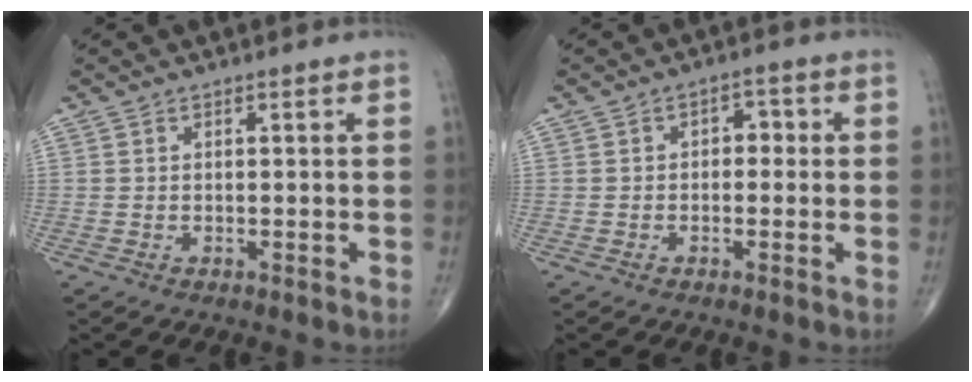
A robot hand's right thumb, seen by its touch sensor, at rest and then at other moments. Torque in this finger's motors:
{"motor_torque": [-0.34, 0.14, 0.20, 0.27, 0.06]}